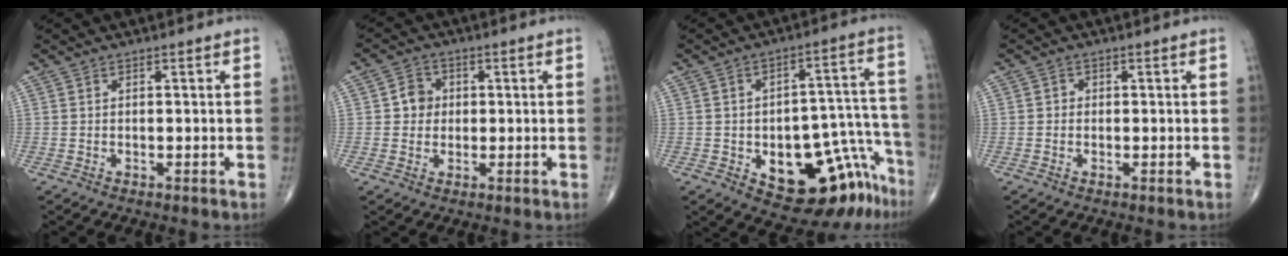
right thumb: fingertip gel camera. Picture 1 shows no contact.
{"total": 4.1, "force": [0.4, 3.8, 1.6], "torque": [-0.005, 0.005, 0.000]}
{"total": 17.3, "force": [-9.1, 8.3, 12.1], "torque": [-0.092, 0.095, -0.115]}
{"total": 0.9, "force": [-0.1, 0.9, 0.3], "torque": [0.002, 0.003, -0.005]}